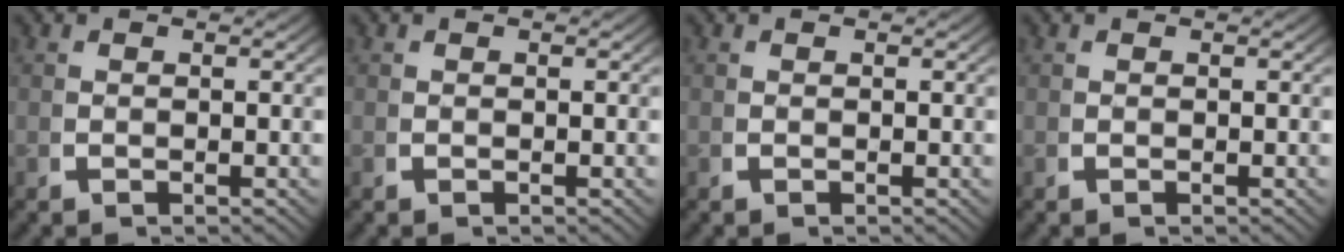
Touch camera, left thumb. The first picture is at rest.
{"total": 0.0}
{"total": 0.0}
{"total": 0.0}